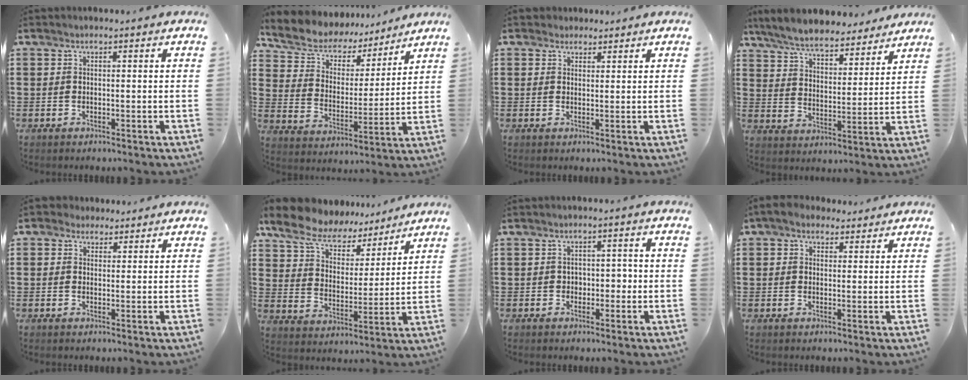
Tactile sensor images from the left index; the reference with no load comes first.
{"total": 7.2, "force": [6.6, 2.8, 0.6], "torque": [-0.055, -0.043, 0.117]}
{"total": 1.8, "force": [1.5, 1.0, -0.1], "torque": [-0.004, 0.007, 0.030]}
{"total": 7.2, "force": [6.7, 0.9, 2.3], "torque": [-0.075, -0.036, 0.119]}
{"total": 2.0, "force": [1.4, 1.4, 0.1], "torque": [-0.008, 0.010, 0.026]}
{"total": 8.8, "force": [7.8, 2.9, 2.7], "torque": [-0.092, -0.037, 0.143]}
{"total": 2.3, "force": [-0.3, 1.8, 1.5], "torque": [-0.026, 0.002, -0.014]}
{"total": 3.0, "force": [2.1, 1.8, 1.0], "torque": [-0.029, 0.005, 0.039]}